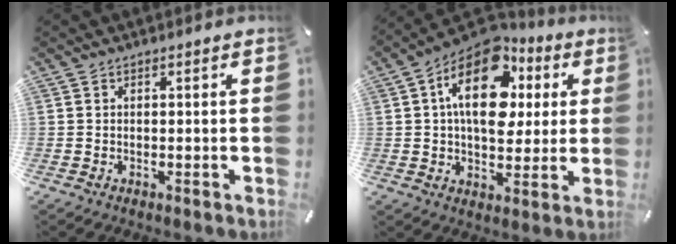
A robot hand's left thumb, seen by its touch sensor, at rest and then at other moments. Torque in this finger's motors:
{"motor_torque": [0.57, 1.61, 2.42, -0.35, 0.23]}